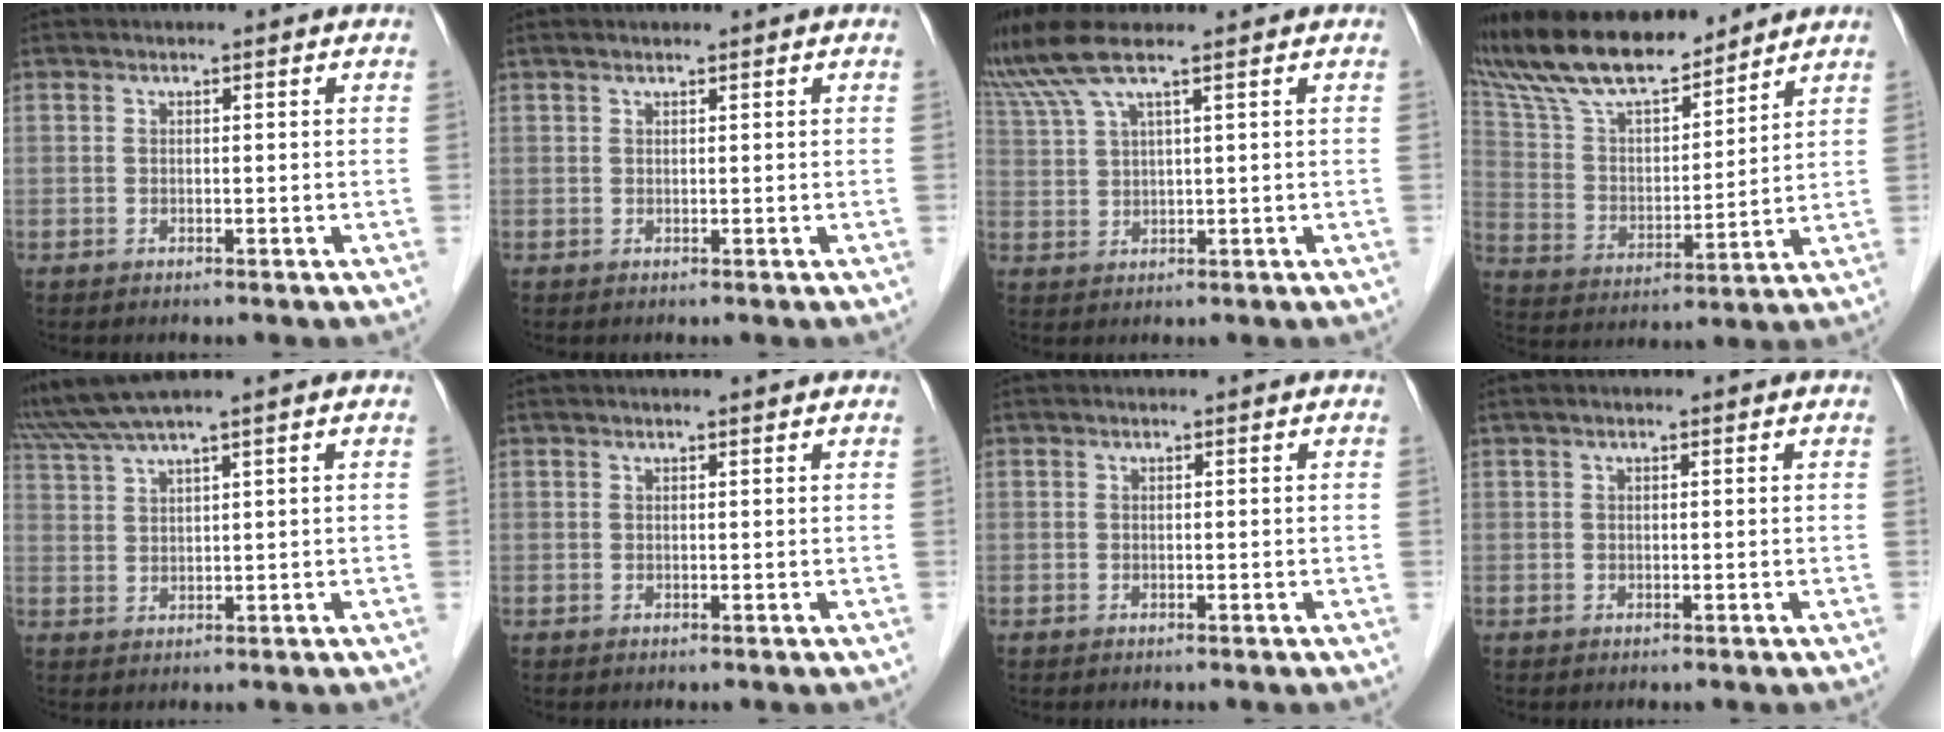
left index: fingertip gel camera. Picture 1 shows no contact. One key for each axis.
{"total": 0.7, "fx": 0.6, "fy": 0.0, "fz": 0.4, "tx": -0.011, "ty": 0.009, "tz": 0.014}
{"total": 6.6, "fx": 5.2, "fy": -0.6, "fz": 4.1, "tx": -0.099, "ty": 0.019, "tz": 0.108}
{"total": 18.1, "fx": 15.9, "fy": 4.0, "fz": 7.5, "tx": -0.149, "ty": 0.020, "tz": 0.296}
{"total": 5.8, "fx": 4.9, "fy": -1.7, "fz": 2.5, "tx": -0.063, "ty": 0.016, "tz": 0.104}
{"total": 1.6, "fx": 1.4, "fy": 0.1, "fz": 0.8, "tx": -0.007, "ty": 0.015, "tz": 0.019}
{"total": 0.0}
{"total": 0.9, "fx": 0.5, "fy": 0.2, "fz": 0.7, "tx": -0.016, "ty": 0.012, "tz": 0.007}